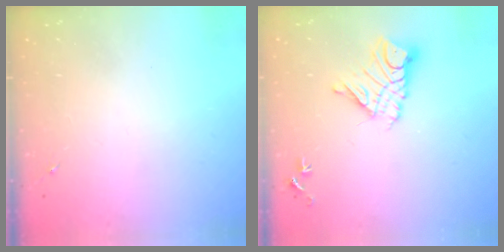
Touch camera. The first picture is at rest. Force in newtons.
{"total": 11.9, "press": 11.9, "slide": 1.1}